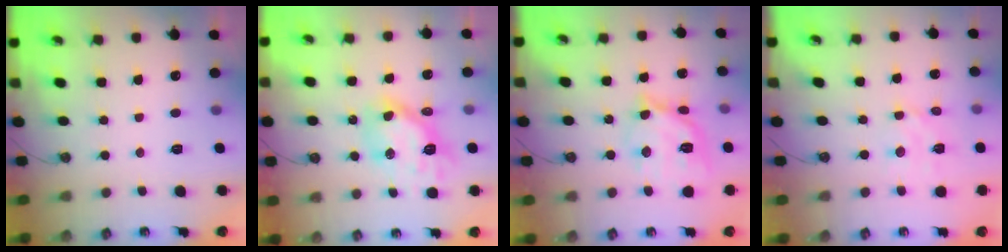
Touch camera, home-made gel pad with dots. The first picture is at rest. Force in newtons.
{"total": 12.8, "press": 12.7, "slide": 1.3}
{"total": 15.3, "press": 15.2, "slide": 1.3}
{"total": 5.2, "press": 5.2, "slide": 0.3}